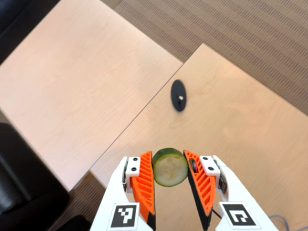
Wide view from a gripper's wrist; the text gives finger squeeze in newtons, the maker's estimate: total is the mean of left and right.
{"total": 13.8, "left": 13.9, "right": 13.8}